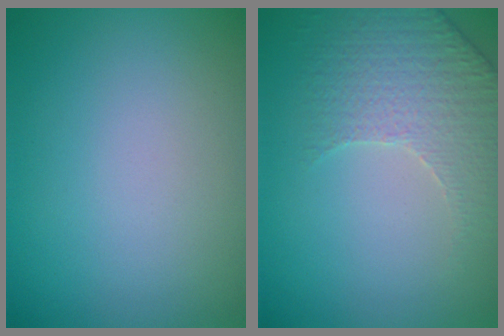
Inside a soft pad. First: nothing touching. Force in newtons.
{"total": 2.6, "press": 2.4, "slide": 1.0}